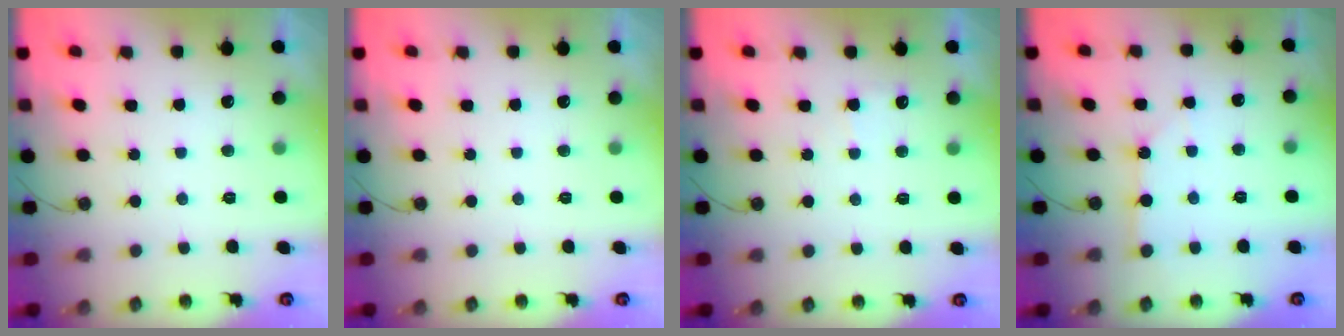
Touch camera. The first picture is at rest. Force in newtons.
{"total": 0.0}
{"total": 4.5, "press": 4.4, "slide": 0.6}
{"total": 2.5, "press": 2.5, "slide": 0.3}